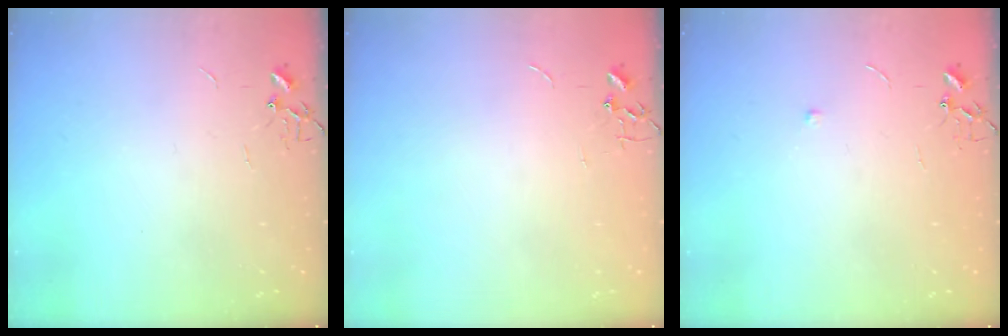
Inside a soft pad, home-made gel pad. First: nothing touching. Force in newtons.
{"total": 0.0}
{"total": 3.8, "press": 3.8, "slide": 0.6}